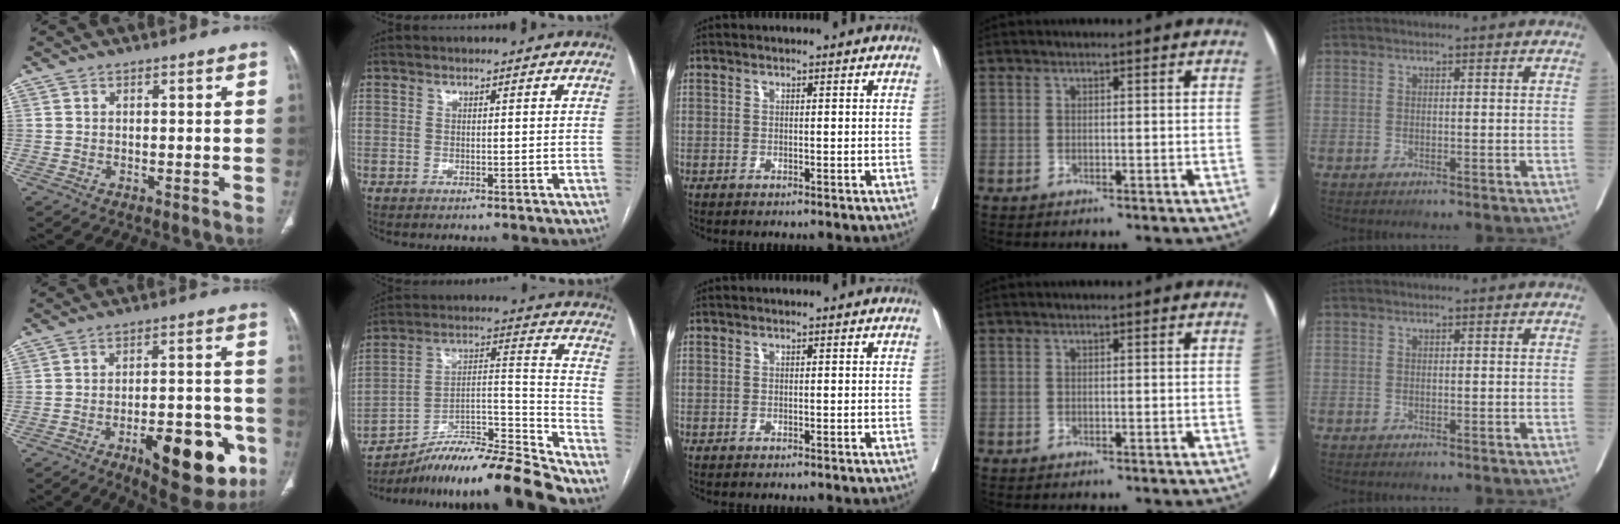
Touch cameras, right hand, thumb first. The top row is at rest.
{"thumb": {"total": 18.4, "force": [-7.9, 7.4, 14.9], "torque": [-0.159, 0.036, -0.098]}, "index": {"total": 18.2, "force": [-16.3, -0.7, 8.0], "torque": [-0.141, 0.028, -0.281]}}